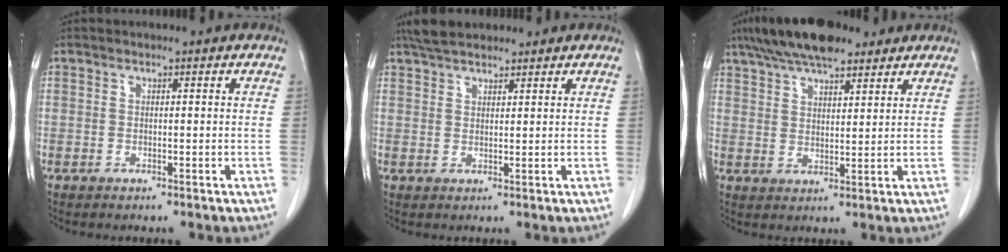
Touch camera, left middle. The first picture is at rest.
{"total": 5.2, "force": [4.5, 1.5, 2.1], "torque": [-0.041, 0.023, 0.081]}
{"total": 11.8, "force": [9.1, 3.3, 6.7], "torque": [-0.119, 0.027, 0.157]}